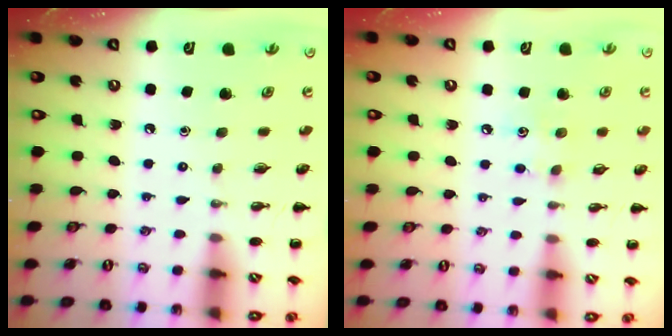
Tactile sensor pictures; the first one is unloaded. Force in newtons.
{"total": 5.5, "press": 5.3, "slide": 1.3}